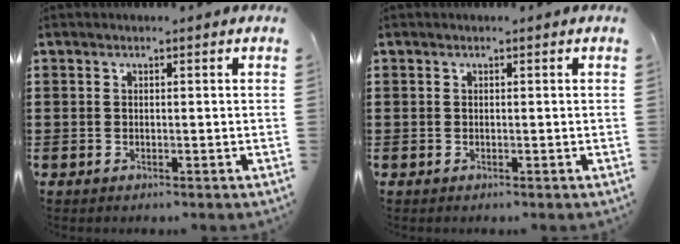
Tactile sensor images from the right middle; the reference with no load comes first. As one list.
[{"total": 0.0}]